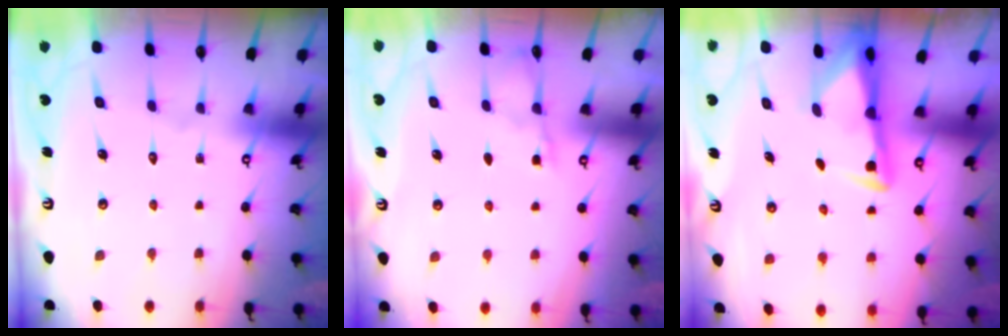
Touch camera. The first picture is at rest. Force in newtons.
{"total": 4.1, "press": 4.0, "slide": 0.6}
{"total": 2.9, "press": 2.9, "slide": 0.5}